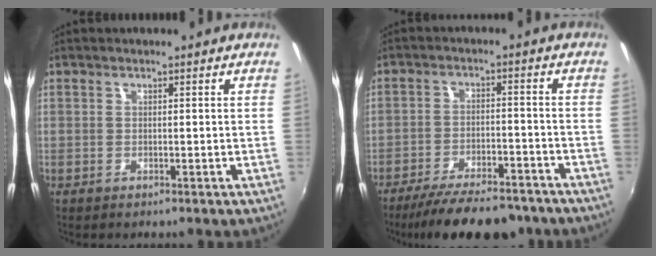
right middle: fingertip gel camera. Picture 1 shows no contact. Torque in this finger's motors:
{"motor_torque": [1.07, -1.07, 0.17, 0.07]}